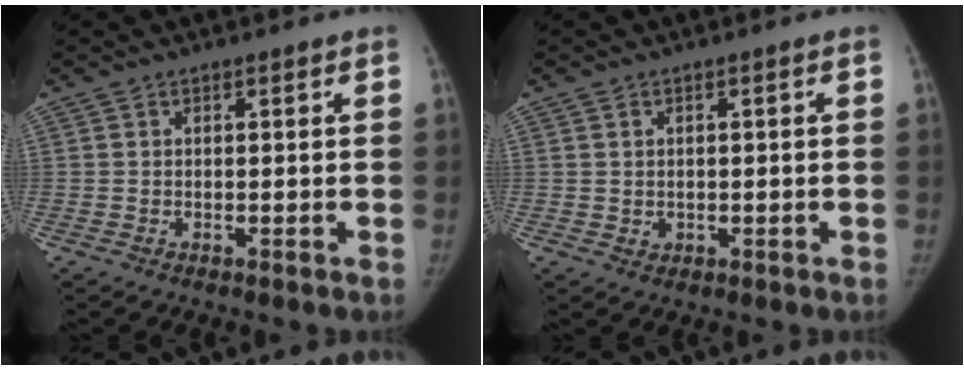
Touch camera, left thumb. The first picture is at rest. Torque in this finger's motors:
{"motor_torque": [0.00, 0.00, 0.27, -0.22, 0.00]}